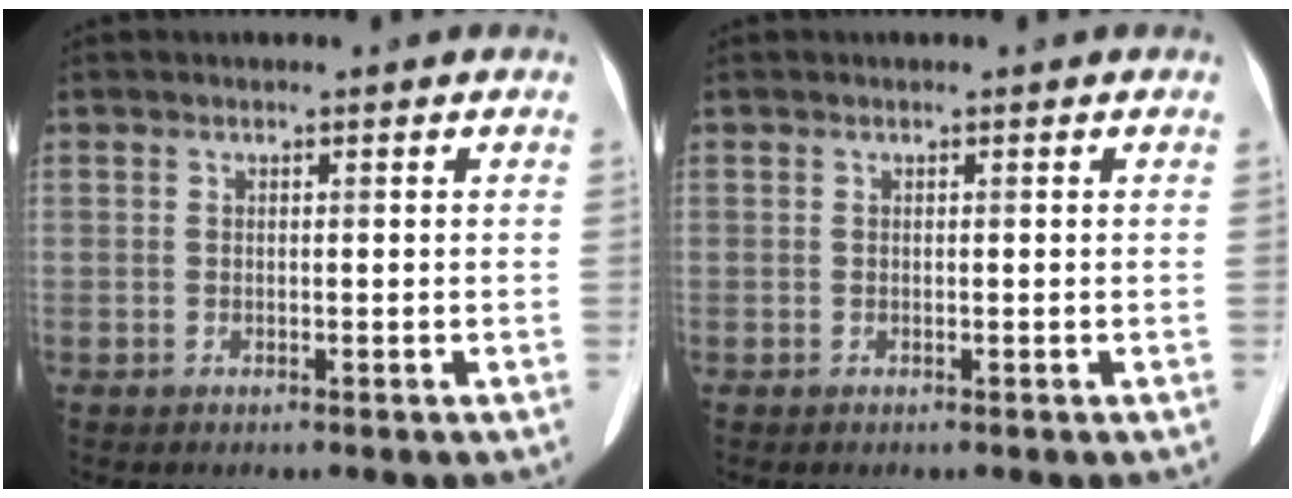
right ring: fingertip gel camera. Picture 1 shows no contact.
{"total": 0.0}